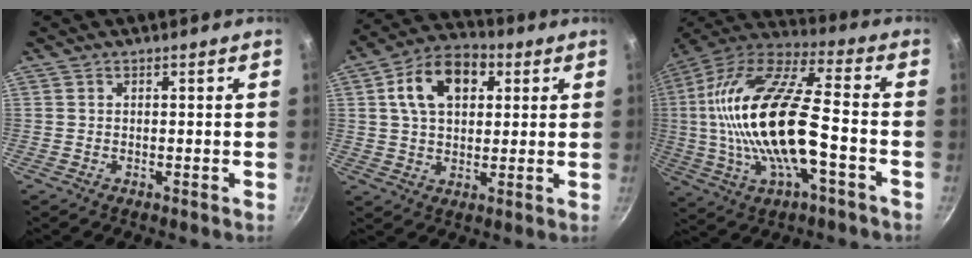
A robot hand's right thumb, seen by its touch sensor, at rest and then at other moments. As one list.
[{"total": 13.4, "force": [4.0, 8.9, 9.2], "torque": [-0.131, 0.014, 0.054]}, {"total": 25.0, "force": [-3.0, 9.8, 22.8], "torque": [-0.449, 0.026, -0.064]}]